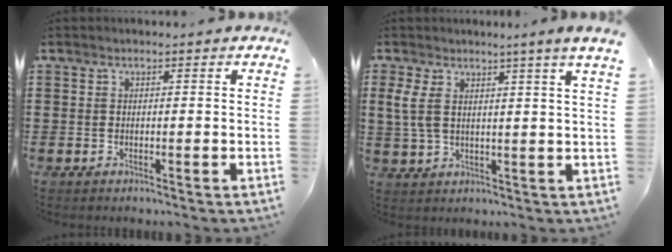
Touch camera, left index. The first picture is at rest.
{"total": 4.8, "force": [3.1, 0.1, 3.7], "torque": [-0.084, -0.004, 0.055]}